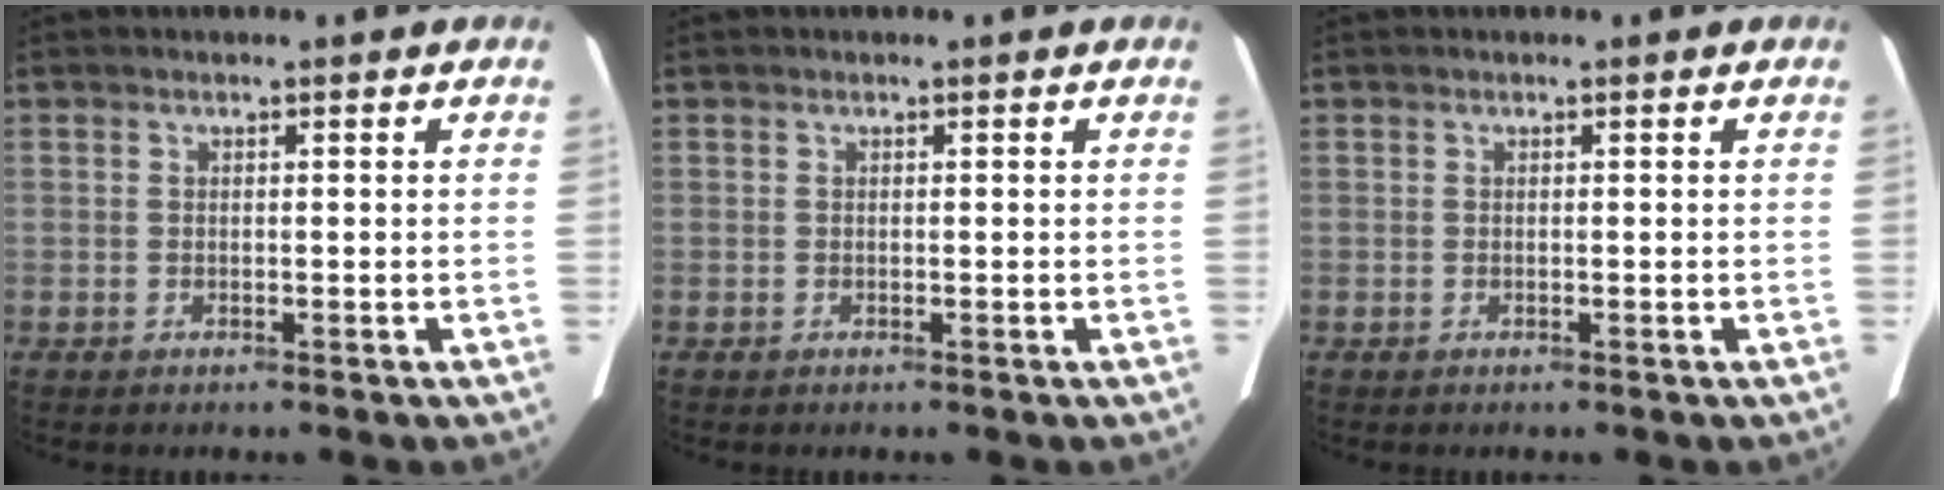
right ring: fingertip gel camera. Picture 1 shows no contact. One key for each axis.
{"total": 0.0}
{"total": 0.0}